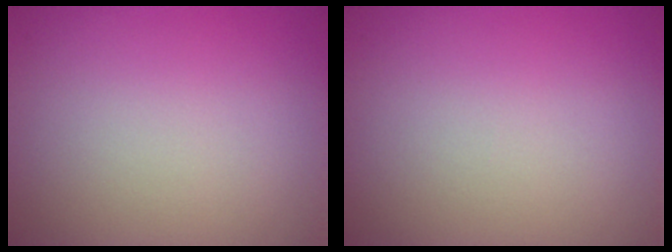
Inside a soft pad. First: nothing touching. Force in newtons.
{"total": 0.0}